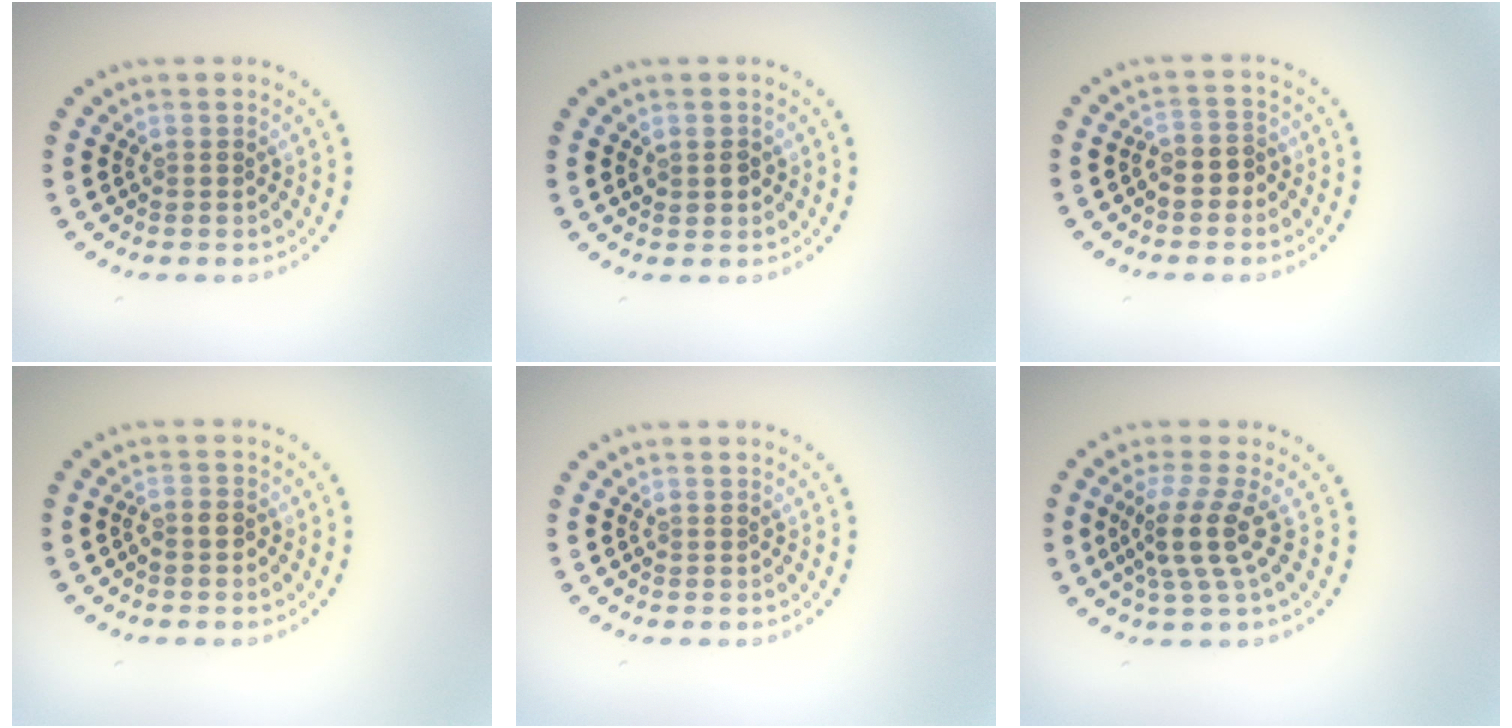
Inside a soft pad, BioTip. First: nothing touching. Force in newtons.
{"total": 1.3, "press": 1.3, "slide": 0.2}
{"total": 2.2, "press": 2.1, "slide": 0.7}
{"total": 1.0, "press": 0.8, "slide": 0.7}
{"total": 0.0}
{"total": 3.7, "press": 2.7, "slide": 2.5}